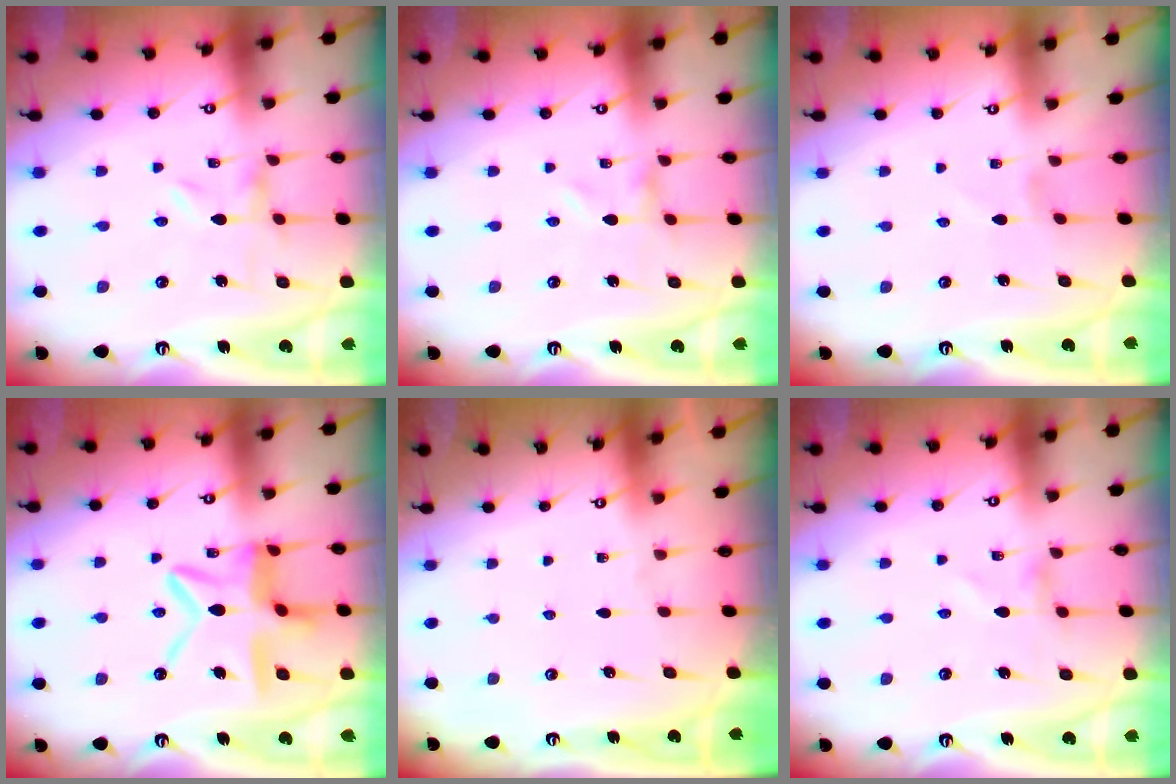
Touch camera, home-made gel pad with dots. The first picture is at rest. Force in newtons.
{"total": 0.0}
{"total": 0.8, "press": 0.8, "slide": 0.2}
{"total": 14.2, "press": 14.2, "slide": 1.2}
{"total": 0.0}
{"total": 0.0}